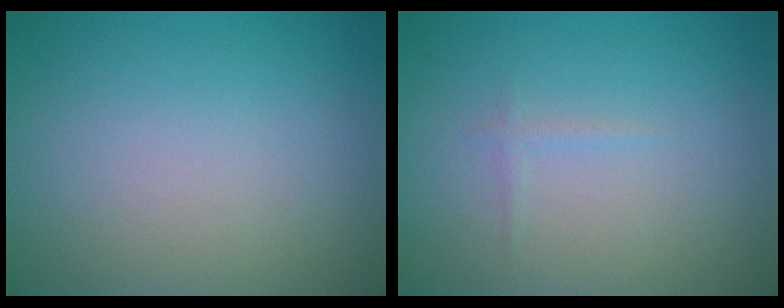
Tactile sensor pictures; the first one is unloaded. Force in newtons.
{"total": 0.6, "press": 0.6, "slide": 0.0}